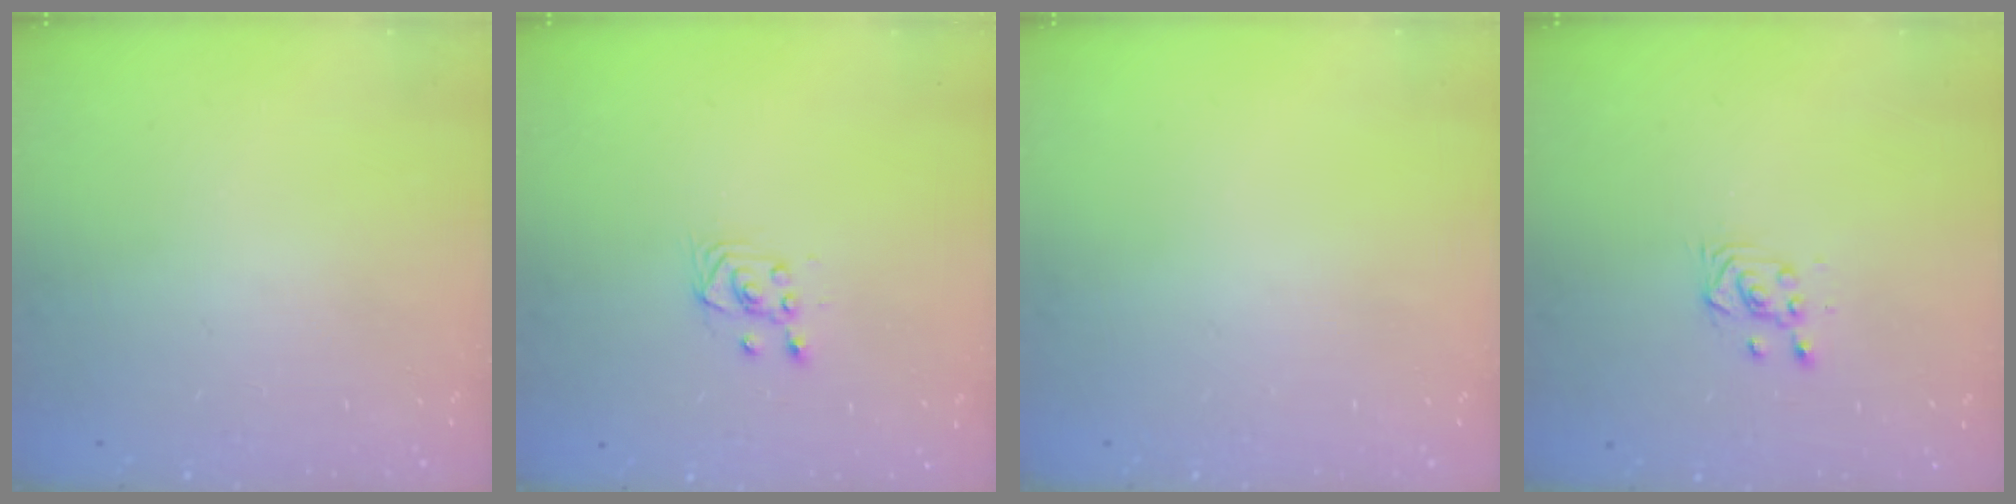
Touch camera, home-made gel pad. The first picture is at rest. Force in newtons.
{"total": 2.9, "press": 2.6, "slide": 1.3}
{"total": 0.0}
{"total": 4.1, "press": 4.0, "slide": 1.0}